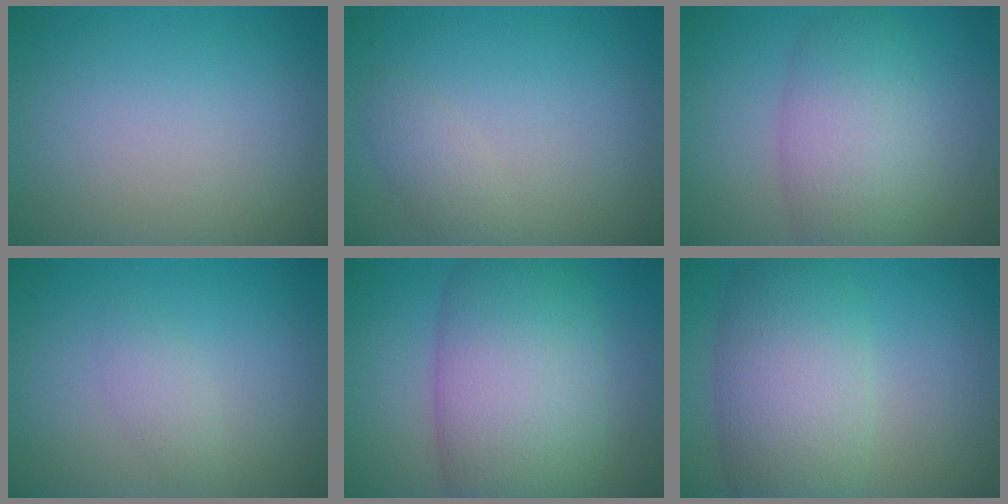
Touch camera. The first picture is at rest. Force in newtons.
{"total": 1.5, "press": 1.5, "slide": 0.1}
{"total": 6.1, "press": 6.1, "slide": 0.2}
{"total": 1.4, "press": 1.4, "slide": 0.0}
{"total": 11.6, "press": 11.6, "slide": 0.4}
{"total": 7.9, "press": 7.9, "slide": 0.5}